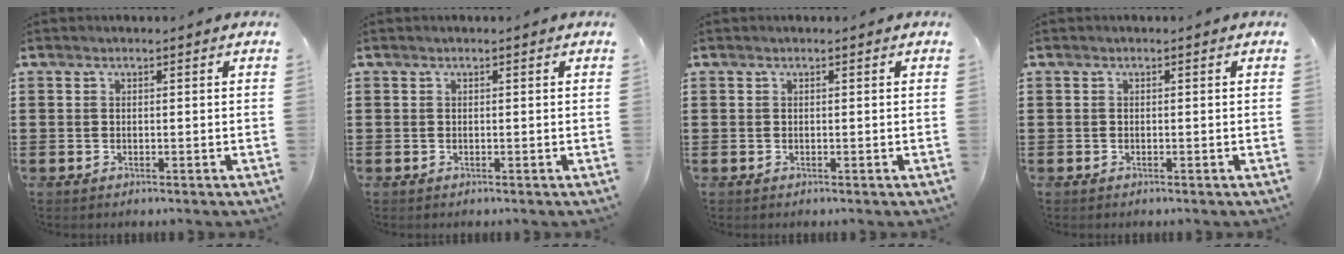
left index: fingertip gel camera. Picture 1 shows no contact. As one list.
[{"total": 0.0}, {"total": 0.0}, {"total": 0.0}]